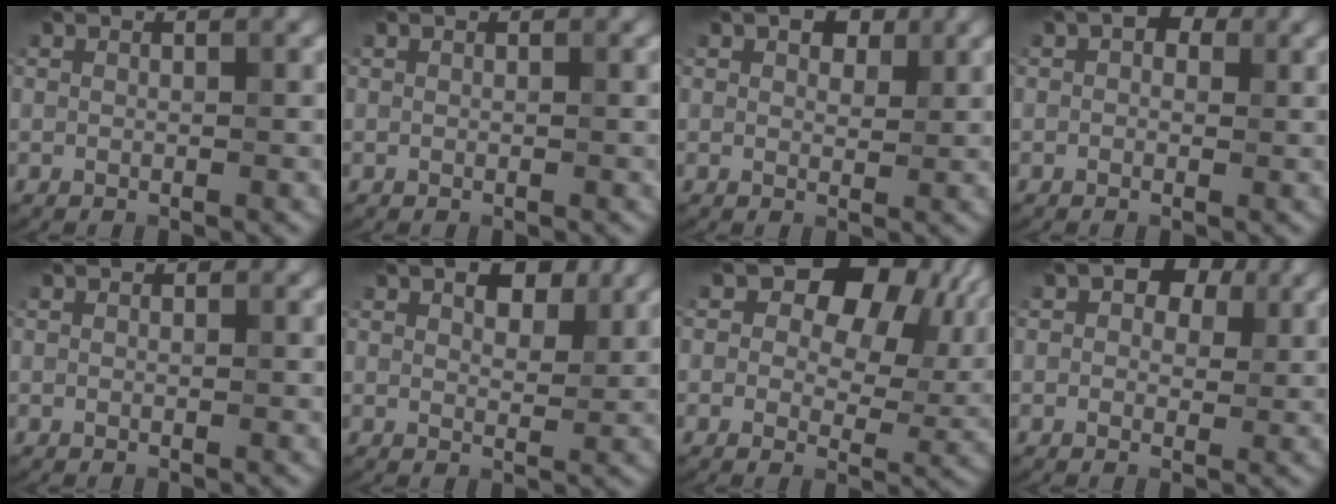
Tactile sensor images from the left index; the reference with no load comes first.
{"total": 0.0}
{"total": 2.8, "force": [1.7, 1.5, 1.7], "torque": [-0.024, 0.000, 0.025]}
{"total": 2.1, "force": [0.7, 1.4, 1.4], "torque": [-0.011, 0.003, 0.000]}
{"total": 0.0}
{"total": 4.1, "force": [2.4, 1.9, 2.7], "torque": [-0.034, 0.003, 0.034]}
{"total": 10.6, "force": [3.9, 6.8, 7.1], "torque": [-0.079, -0.002, 0.053]}
{"total": 4.1, "force": [1.7, 2.7, 2.6], "torque": [-0.019, 0.005, 0.008]}